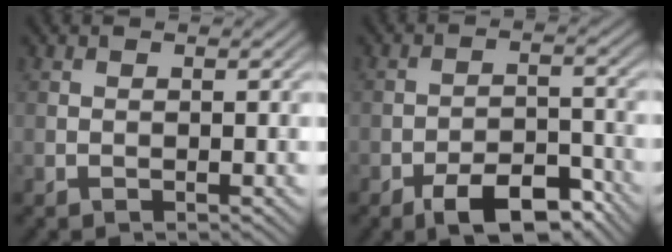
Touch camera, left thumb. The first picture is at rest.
{"total": 8.0, "force": [-5.3, 3.3, 5.1], "torque": [-0.072, 0.005, -0.091]}